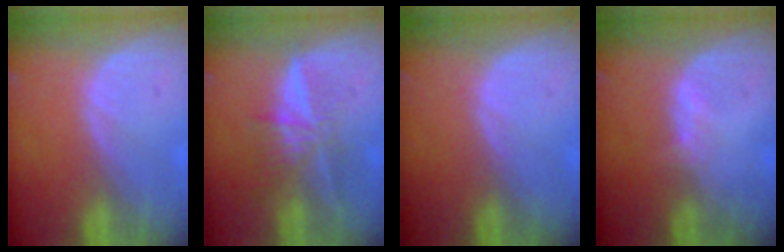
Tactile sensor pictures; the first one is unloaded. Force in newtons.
{"total": 5.9, "press": 5.5, "slide": 2.2}
{"total": 0.0}
{"total": 1.1, "press": 1.1, "slide": 0.3}